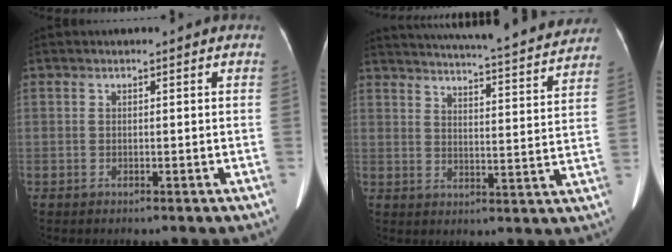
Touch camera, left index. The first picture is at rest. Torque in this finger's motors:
{"motor_torque": [-0.08, -2.06, 0.74, 0.19]}